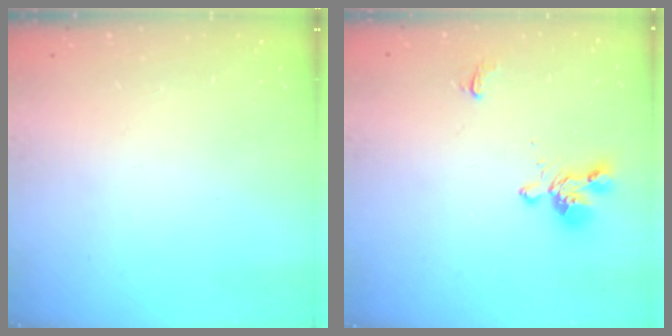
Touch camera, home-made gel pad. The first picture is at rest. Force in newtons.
{"total": 1.2, "press": 0.4, "slide": 1.1}